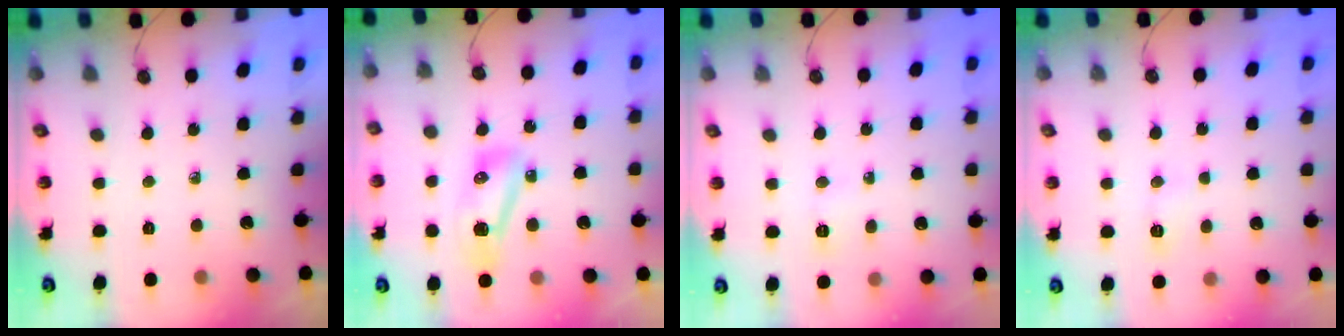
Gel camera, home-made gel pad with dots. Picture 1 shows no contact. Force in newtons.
{"total": 8.6, "press": 8.4, "slide": 1.9}
{"total": 4.3, "press": 4.1, "slide": 1.0}
{"total": 6.7, "press": 6.7, "slide": 0.6}